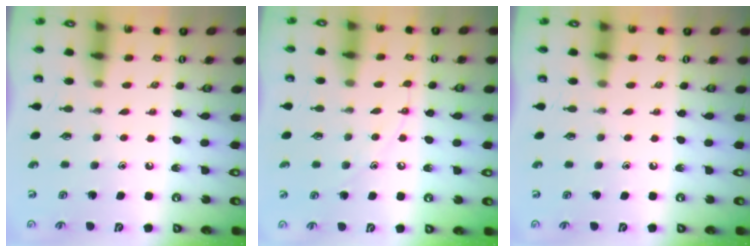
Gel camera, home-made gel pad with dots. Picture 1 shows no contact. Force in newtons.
{"total": 7.0, "press": 6.9, "slide": 0.7}
{"total": 0.0}